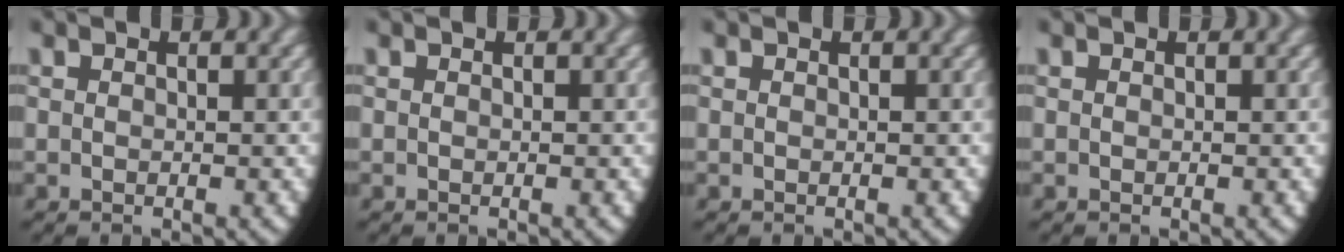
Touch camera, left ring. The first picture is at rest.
{"total": 0.0}
{"total": 0.0}
{"total": 0.0}